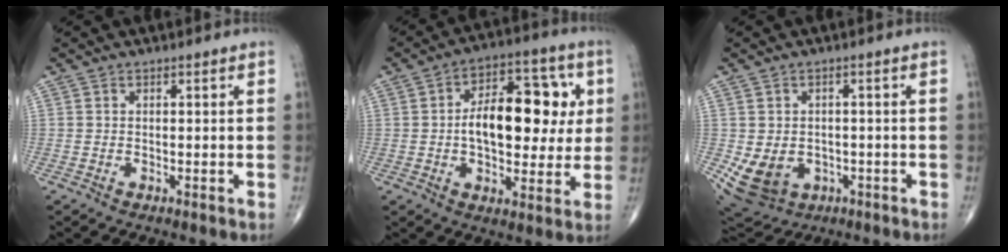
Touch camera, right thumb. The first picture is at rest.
{"total": 17.3, "force": [1.6, 9.6, 14.3], "torque": [-0.177, 0.020, 0.023]}
{"total": 10.8, "force": [-2.7, 8.8, 5.5], "torque": [-0.103, 0.009, -0.020]}